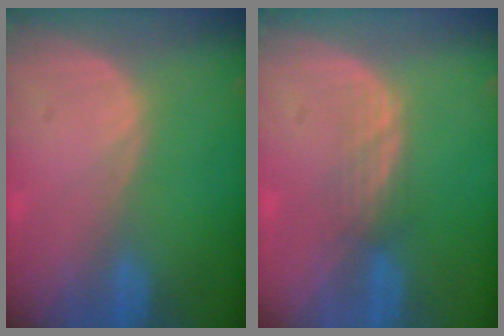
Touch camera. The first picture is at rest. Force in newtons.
{"total": 2.5, "press": 2.3, "slide": 0.9}